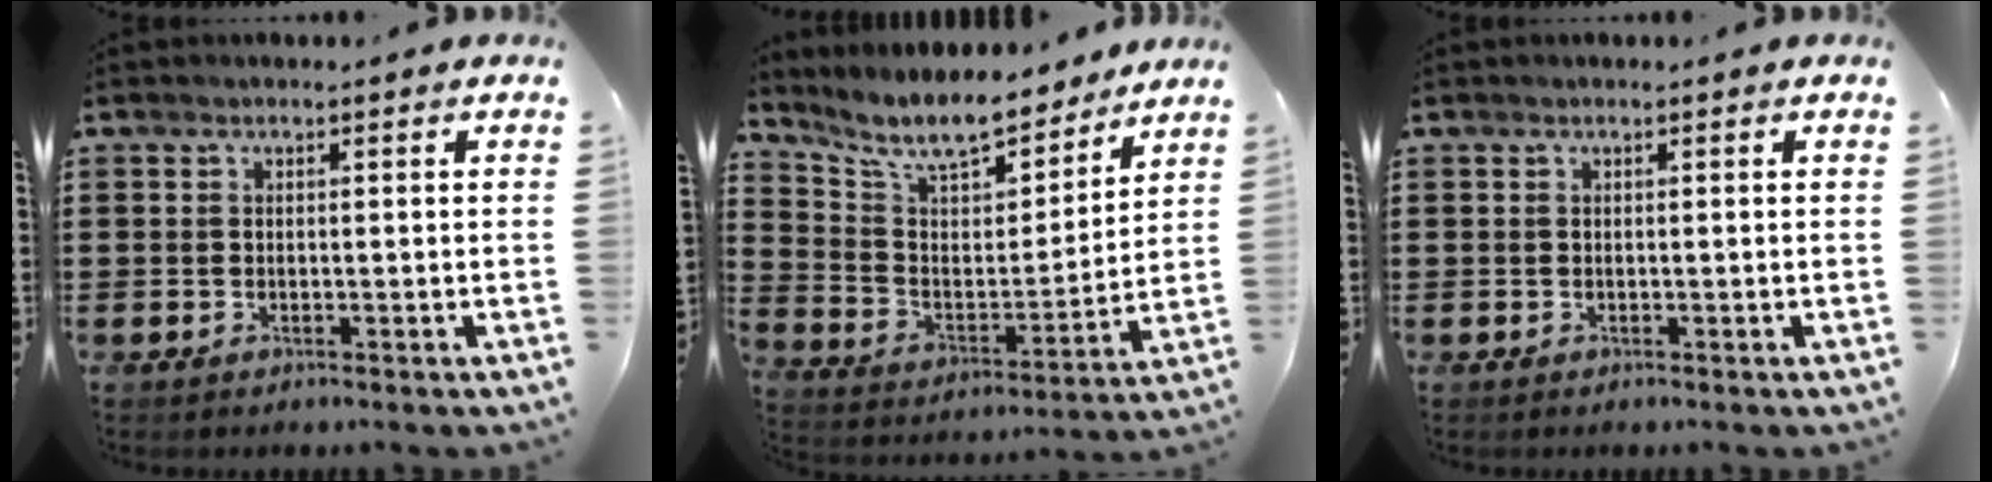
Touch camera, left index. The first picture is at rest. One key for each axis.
{"total": 9.5, "fx": 8.5, "fy": 1.8, "fz": 3.9, "tx": -0.104, "ty": -0.053, "tz": 0.149}
{"total": 0.0}